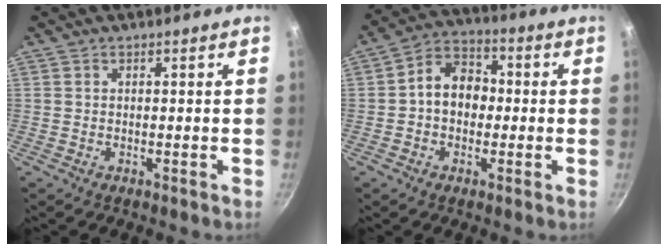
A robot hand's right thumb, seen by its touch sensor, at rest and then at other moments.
{"total": 9.3, "force": [-0.3, 7.2, 5.9], "torque": [-0.055, 0.028, -0.021]}